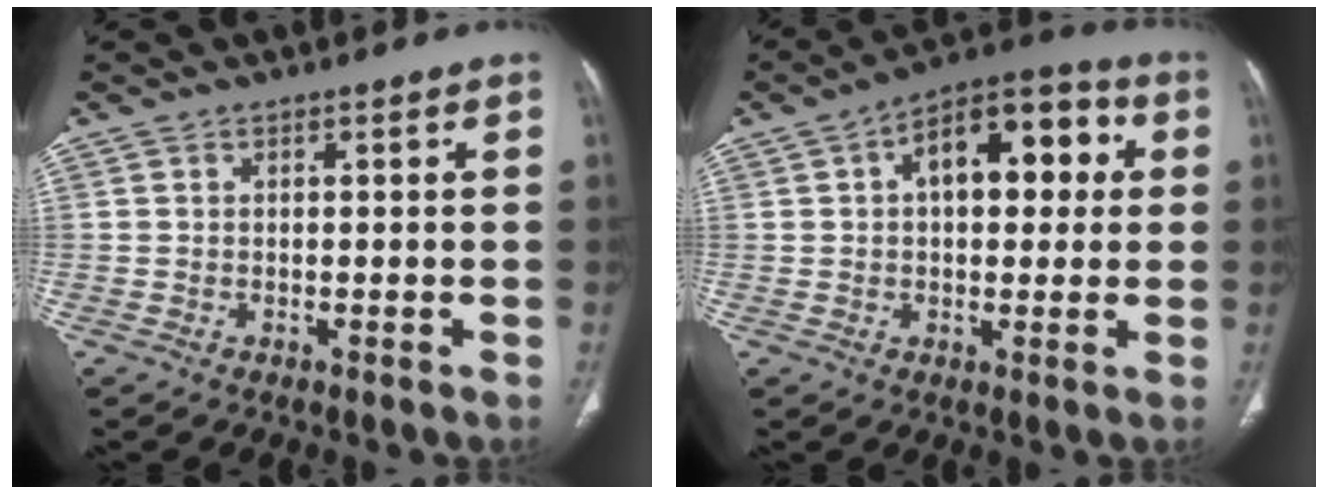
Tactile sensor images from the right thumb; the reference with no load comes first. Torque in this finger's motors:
{"motor_torque": [-0.01, 2.44, 1.11, 0.40, 0.09]}